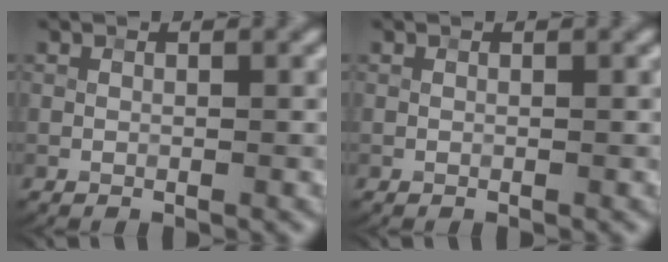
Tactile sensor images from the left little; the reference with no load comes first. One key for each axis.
{"total": 0.0}